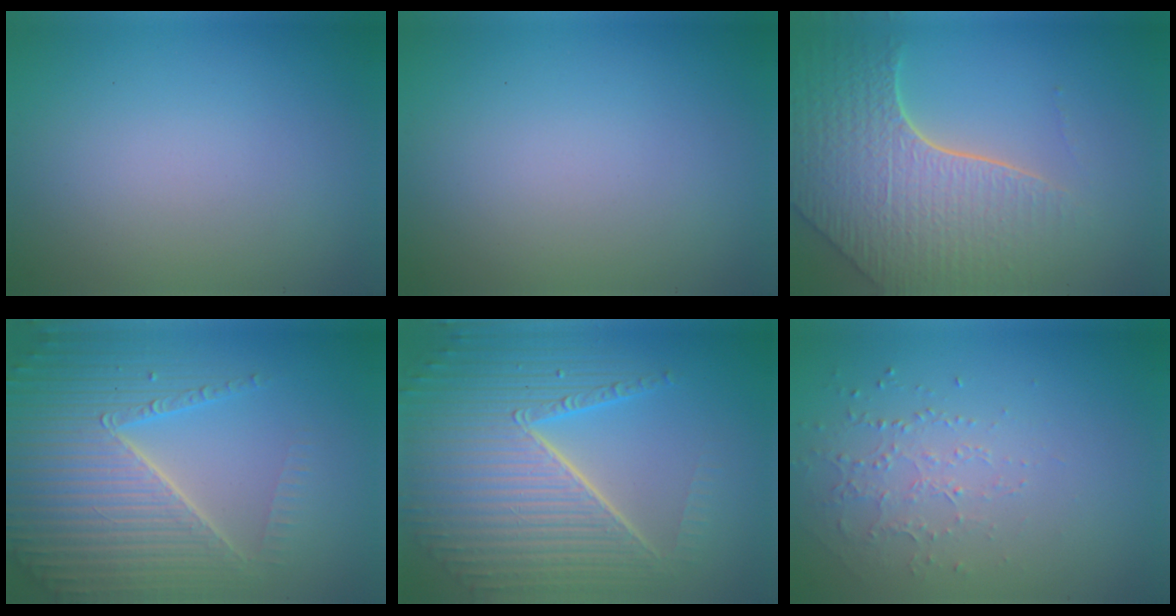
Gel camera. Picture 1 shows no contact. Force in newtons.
{"total": 0.0}
{"total": 7.9, "press": 5.7, "slide": 5.5}
{"total": 7.1, "press": 6.9, "slide": 1.6}
{"total": 9.7, "press": 6.0, "slide": 7.6}
{"total": 1.3, "press": 1.0, "slide": 0.8}